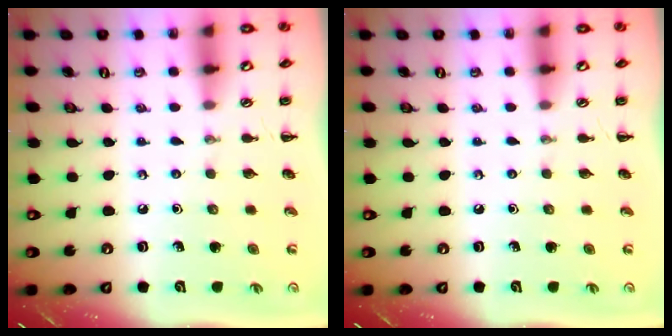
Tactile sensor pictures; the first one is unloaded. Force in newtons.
{"total": 0.0}